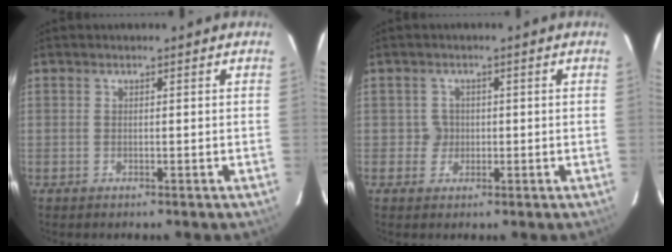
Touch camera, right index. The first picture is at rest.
{"total": 2.3, "force": [-0.2, 2.3, -0.2], "torque": [0.009, 0.011, 0.001]}